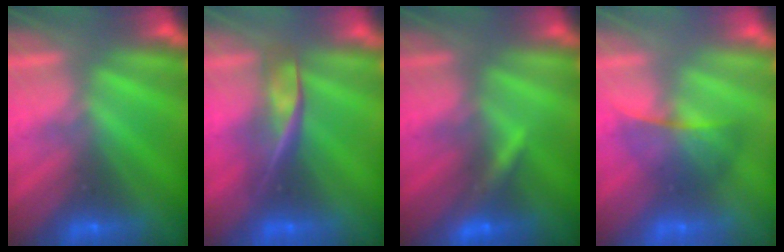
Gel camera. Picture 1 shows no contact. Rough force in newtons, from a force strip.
{"total": 2.3}
{"total": 3.7}
{"total": 2.3}